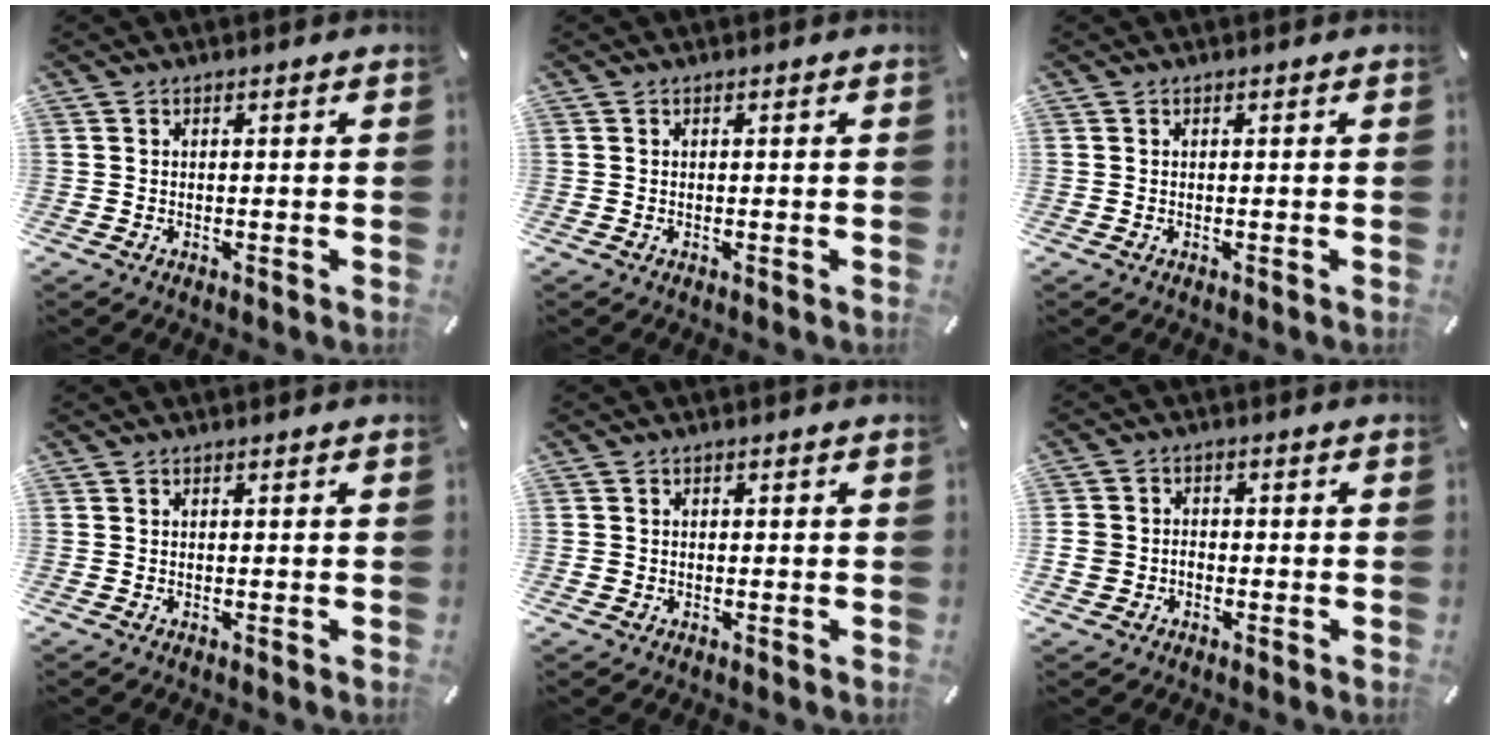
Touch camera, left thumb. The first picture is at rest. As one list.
[{"total": 0.0}, {"total": 0.0}, {"total": 0.0}, {"total": 1.2, "force": [-0.2, 1.1, 0.3], "torque": [-0.004, 0.005, -0.007]}, {"total": 4.5, "force": [-1.5, 4.0, 1.6], "torque": [-0.041, 0.008, -0.031]}]